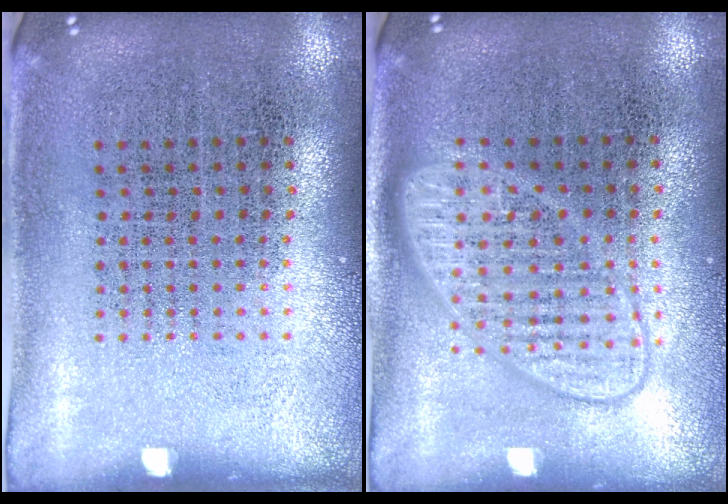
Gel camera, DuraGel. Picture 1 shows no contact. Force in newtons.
{"total": 2.0, "press": 1.9, "slide": 0.3}